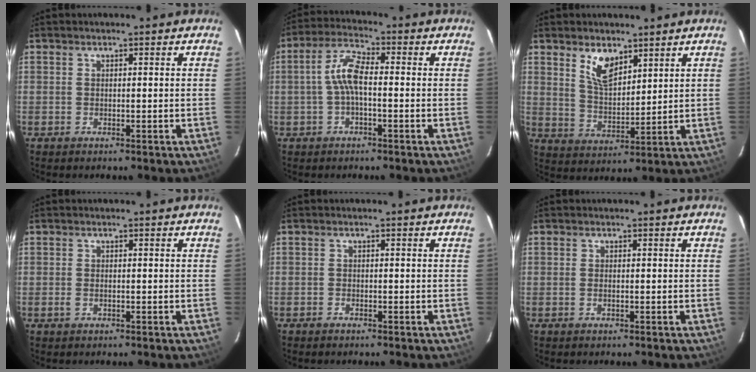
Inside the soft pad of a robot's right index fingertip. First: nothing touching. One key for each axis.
{"total": 6.0, "fx": -0.8, "fy": 2.0, "fz": 5.5, "tx": -0.121, "ty": 0.019, "tz": -0.019}
{"total": 7.1, "fx": 4.4, "fy": 3.3, "fz": 4.5, "tx": -0.079, "ty": 0.002, "tz": 0.090}
{"total": 1.3, "fx": -0.4, "fy": 0.7, "fz": 0.9, "tx": -0.020, "ty": 0.000, "tz": -0.007}
{"total": 0.8, "fx": -0.7, "fy": 0.3, "fz": 0.1, "tx": -0.005, "ty": 0.002, "tz": -0.014}
{"total": 0.7, "fx": -0.1, "fy": 0.1, "fz": 0.6, "tx": -0.014, "ty": 0.001, "tz": -0.004}